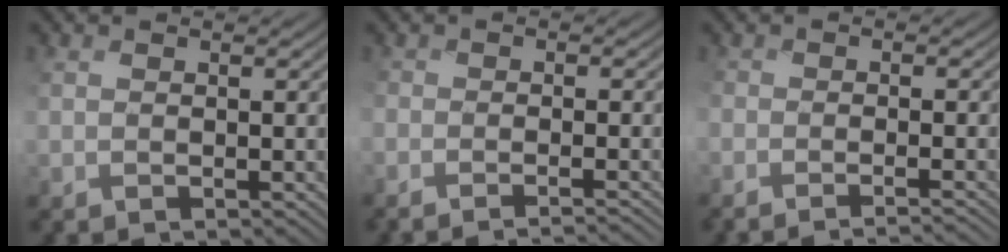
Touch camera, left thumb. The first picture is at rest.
{"total": 4.0, "force": [-3.1, 0.8, 2.4], "torque": [-0.029, -0.003, -0.036]}
{"total": 4.2, "force": [-3.2, 0.8, 2.6], "torque": [-0.033, -0.002, -0.039]}